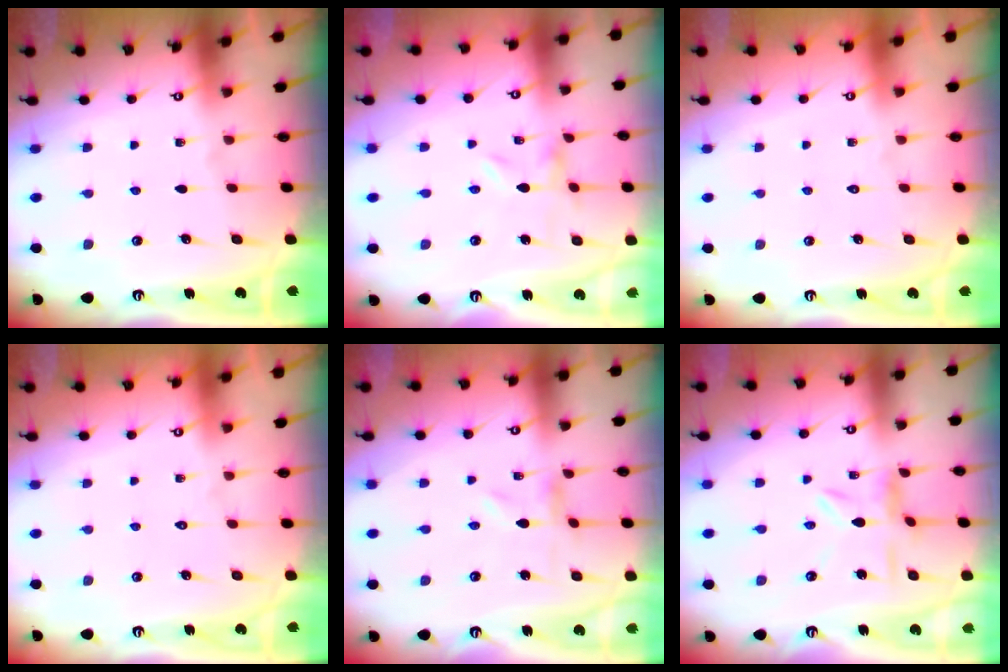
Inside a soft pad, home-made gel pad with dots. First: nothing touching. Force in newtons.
{"total": 0.0}
{"total": 1.6, "press": 1.5, "slide": 0.1}
{"total": 1.7, "press": 1.7, "slide": 0.1}
{"total": 0.0}
{"total": 3.9, "press": 3.9, "slide": 0.5}